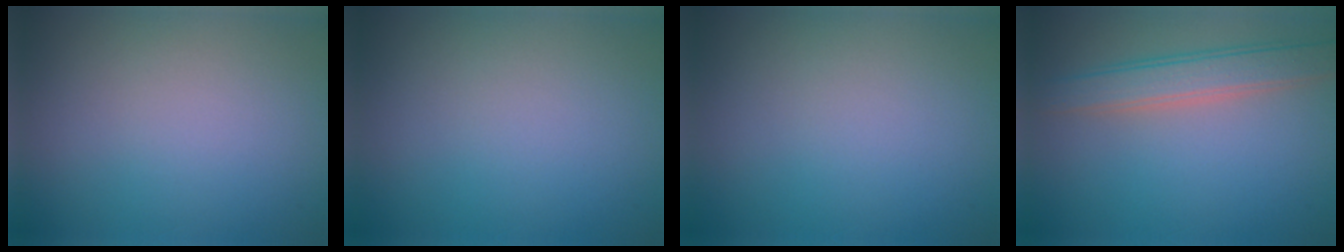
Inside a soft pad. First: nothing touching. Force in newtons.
{"total": 0.0}
{"total": 0.0}
{"total": 3.6, "press": 3.6, "slide": 0.1}